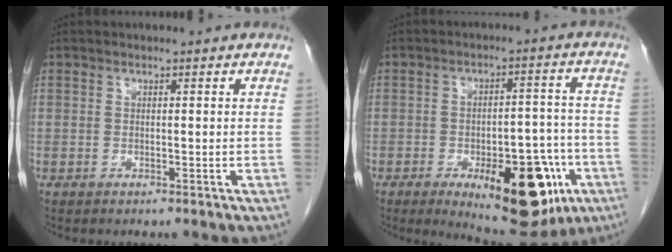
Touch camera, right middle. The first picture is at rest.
{"total": 17.4, "force": [-7.8, 6.7, 14.0], "torque": [-0.150, 0.010, -0.093]}